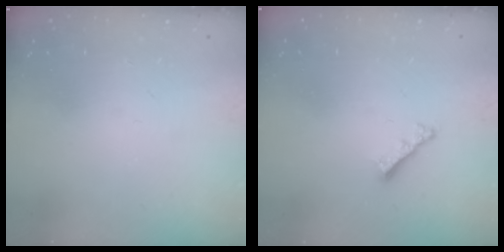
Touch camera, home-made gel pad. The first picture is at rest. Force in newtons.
{"total": 2.8, "press": 2.7, "slide": 0.6}